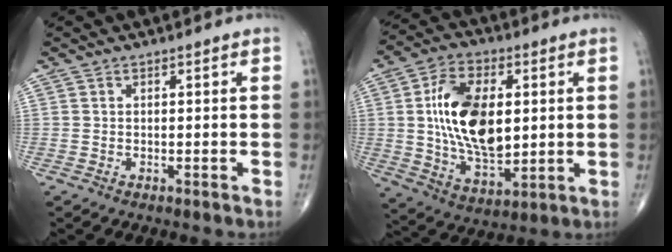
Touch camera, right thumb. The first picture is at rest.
{"total": 17.9, "force": [2.1, 9.9, 14.7], "torque": [-0.244, -0.014, 0.042]}